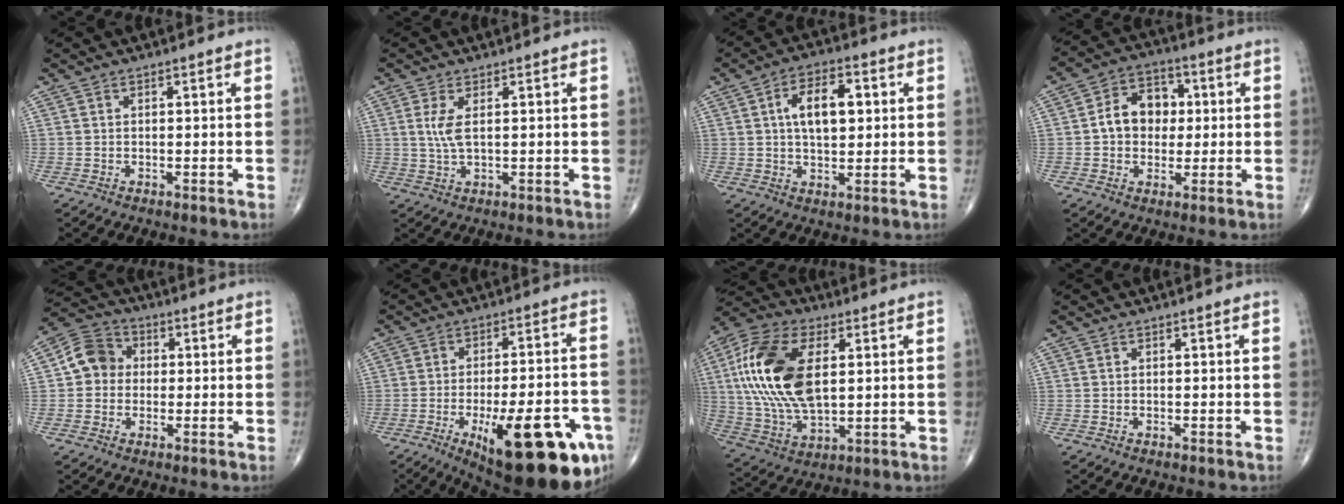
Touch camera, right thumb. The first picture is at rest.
{"total": 2.5, "force": [0.6, 1.1, 2.1], "torque": [-0.048, 0.001, 0.016]}
{"total": 9.8, "force": [2.0, 5.0, 8.1], "torque": [-0.119, 0.007, 0.031]}
{"total": 10.1, "force": [0.7, 7.9, 6.2], "torque": [-0.064, 0.020, 0.004]}
{"total": 7.8, "force": [0.4, 6.9, 3.6], "torque": [-0.046, 0.019, -0.008]}
{"total": 25.0, "force": [-10.8, 8.3, 21.0], "torque": [-0.232, 0.030, -0.138]}
{"total": 20.9, "force": [3.8, 11.0, 17.4], "torque": [-0.355, -0.006, 0.067]}
{"total": 0.0}